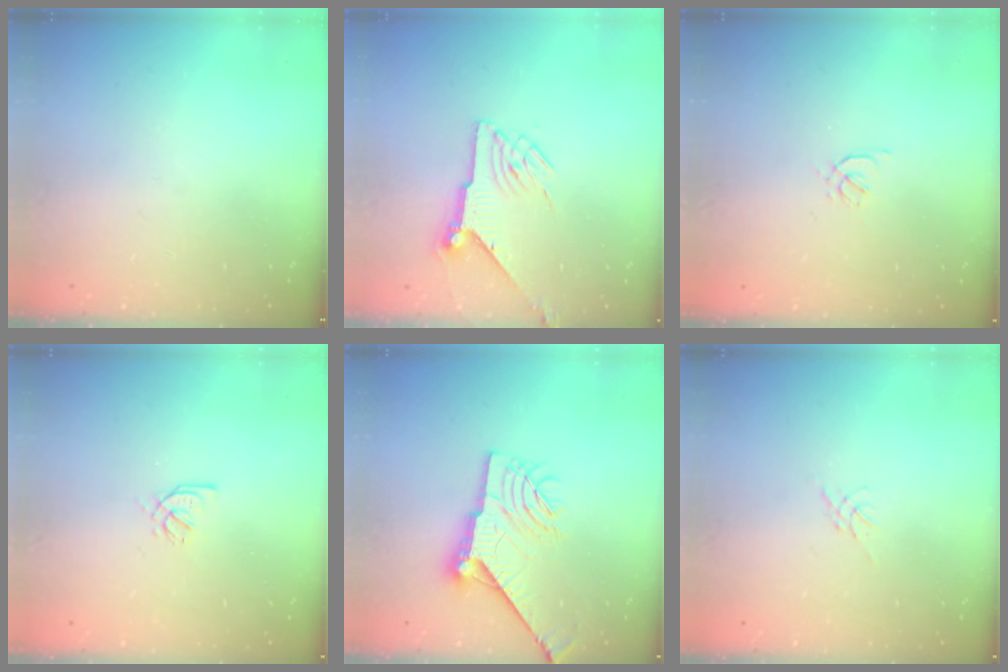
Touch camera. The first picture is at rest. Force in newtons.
{"total": 7.6, "press": 7.6, "slide": 0.1}
{"total": 1.7, "press": 1.6, "slide": 0.5}
{"total": 1.7, "press": 1.6, "slide": 0.5}
{"total": 14.0, "press": 13.9, "slide": 0.9}
{"total": 0.0}